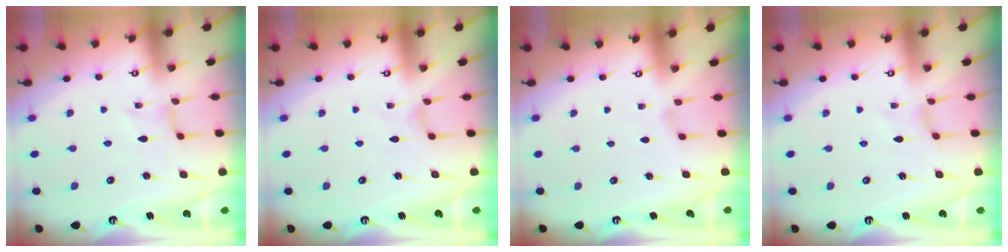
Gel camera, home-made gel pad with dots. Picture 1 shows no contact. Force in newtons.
{"total": 0.0}
{"total": 0.6, "press": 0.5, "slide": 0.2}
{"total": 1.1, "press": 1.1, "slide": 0.3}